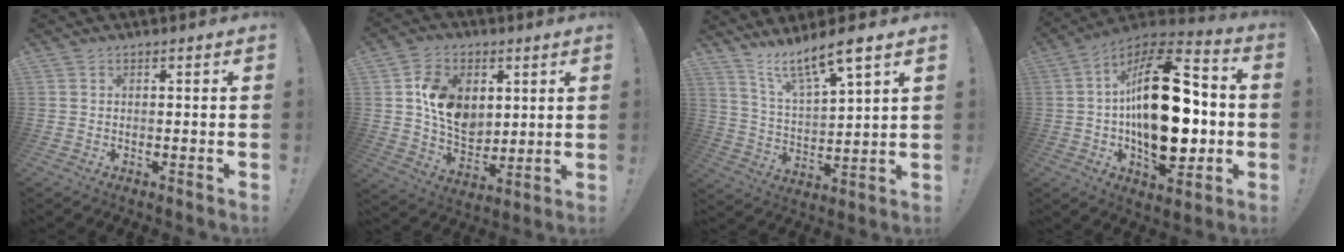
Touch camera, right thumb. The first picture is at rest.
{"total": 13.5, "force": [4.1, 10.6, 7.2], "torque": [-0.124, -0.013, 0.084]}
{"total": 10.9, "force": [9.0, 0.9, 6.0], "torque": [-0.108, -0.067, 0.153]}
{"total": 28.7, "force": [-0.6, 14.8, 24.6], "torque": [-0.412, 0.013, -0.004]}